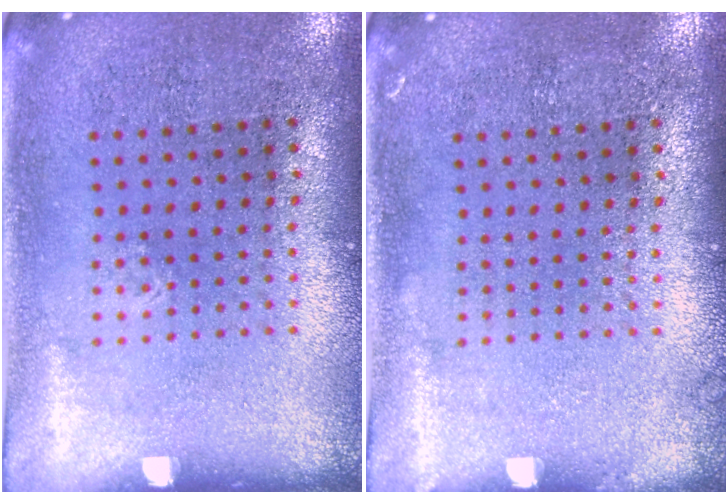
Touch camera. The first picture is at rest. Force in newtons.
{"total": 0.6, "press": 0.5, "slide": 0.1}